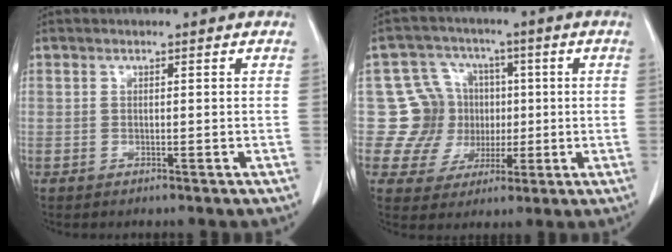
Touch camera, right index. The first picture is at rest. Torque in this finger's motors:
{"motor_torque": [-0.05, 0.02, -0.01, -0.03]}